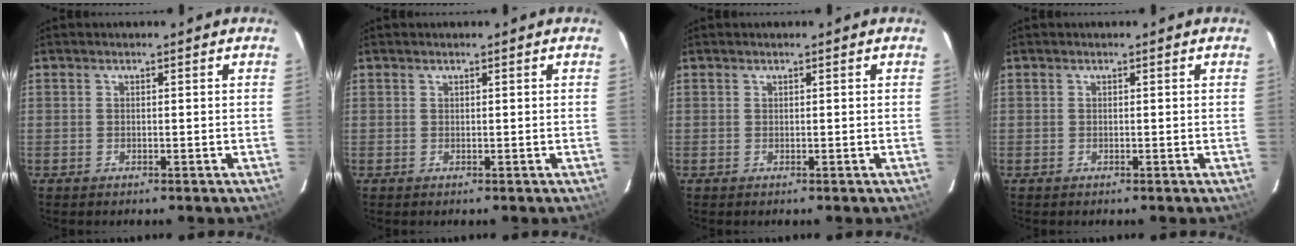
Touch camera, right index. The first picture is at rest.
{"total": 0.0}
{"total": 0.0}
{"total": 0.0}